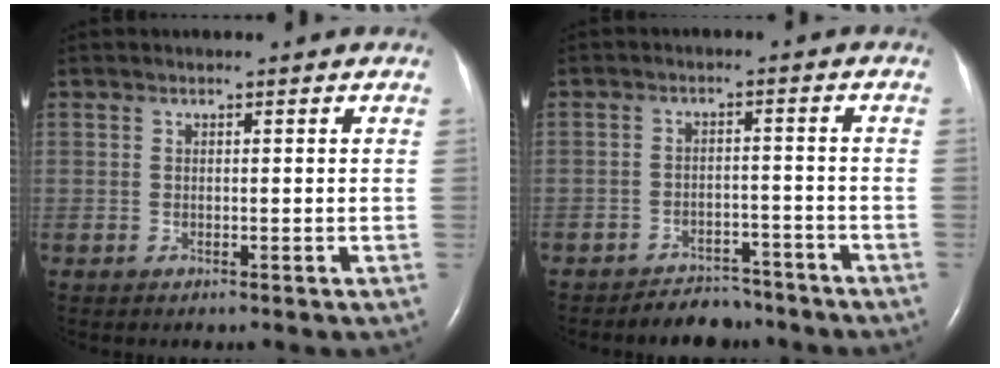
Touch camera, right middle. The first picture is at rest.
{"total": 5.3, "force": [-4.8, 2.1, 0.3], "torque": [-0.002, 0.003, -0.075]}